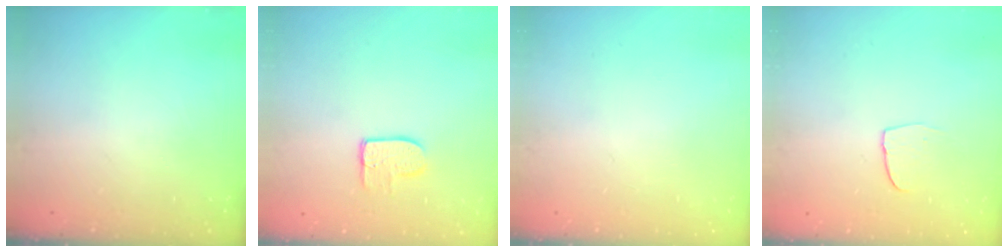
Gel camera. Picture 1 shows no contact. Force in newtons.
{"total": 7.4, "press": 7.4, "slide": 0.2}
{"total": 0.0}
{"total": 4.2, "press": 4.2, "slide": 0.3}